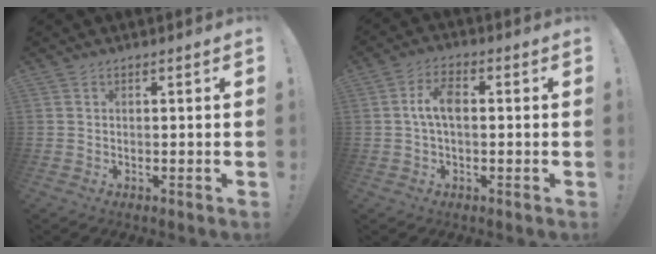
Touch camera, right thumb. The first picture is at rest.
{"total": 6.6, "force": [0.3, 3.2, 5.7], "torque": [-0.104, 0.013, 0.003]}